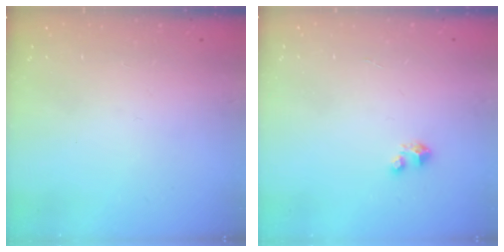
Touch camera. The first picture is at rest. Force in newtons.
{"total": 2.1, "press": 2.1, "slide": 0.1}